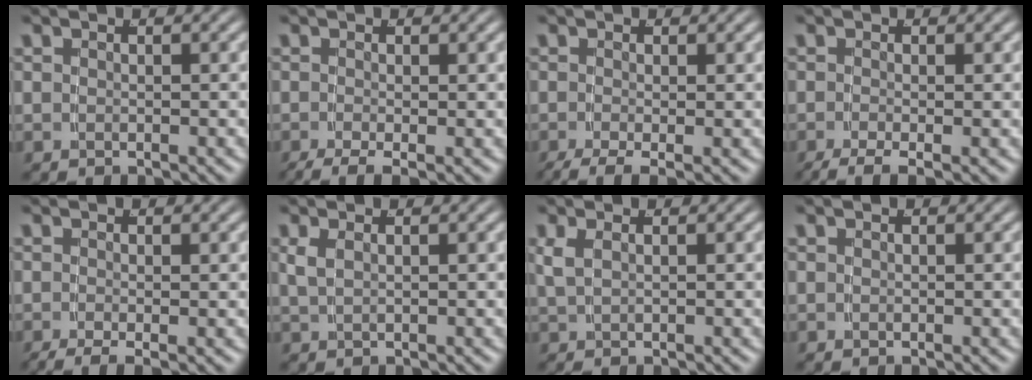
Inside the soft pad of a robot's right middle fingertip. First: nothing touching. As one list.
[{"total": 3.2, "force": [-2.4, 0.8, 1.9], "torque": [-0.033, -0.017, -0.030]}, {"total": 3.6, "force": [-2.7, 0.9, 2.2], "torque": [-0.038, -0.020, -0.033]}, {"total": 3.1, "force": [-2.4, 0.8, 1.8], "torque": [-0.033, -0.016, -0.031]}, {"total": 2.3, "force": [-1.8, 0.3, 1.5], "torque": [-0.024, -0.013, -0.023]}, {"total": 1.4, "force": [0.6, 0.4, 1.1], "torque": [-0.023, 0.002, 0.017]}, {"total": 1.5, "force": [0.5, 0.5, 1.3], "torque": [-0.029, 0.003, 0.015]}, {"total": 0.0}]